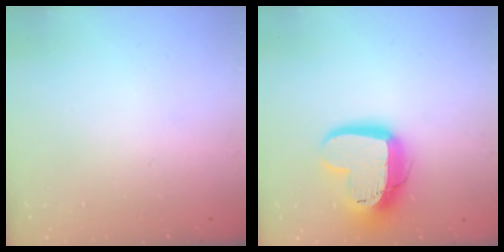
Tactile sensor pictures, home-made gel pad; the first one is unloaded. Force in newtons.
{"total": 18.9, "press": 18.8, "slide": 1.5}